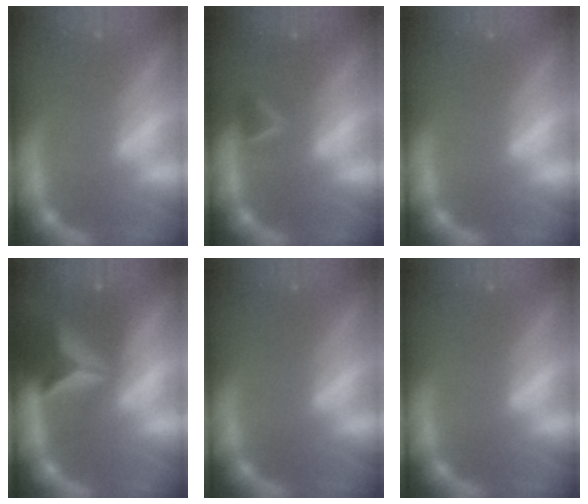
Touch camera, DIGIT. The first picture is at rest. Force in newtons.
{"total": 1.9}
{"total": 0.0}
{"total": 7.4}
{"total": 0.0}
{"total": 0.0}